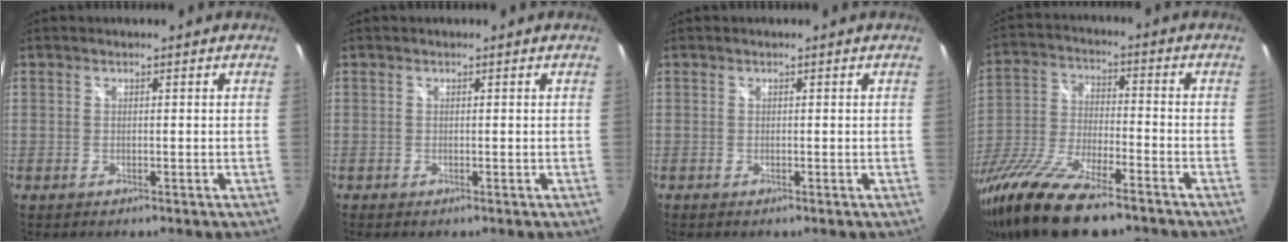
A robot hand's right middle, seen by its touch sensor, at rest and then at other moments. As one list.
[{"total": 0.0}, {"total": 0.0}, {"total": 21.1, "force": [-15.1, 5.9, 13.5], "torque": [-0.281, -0.056, -0.274]}]